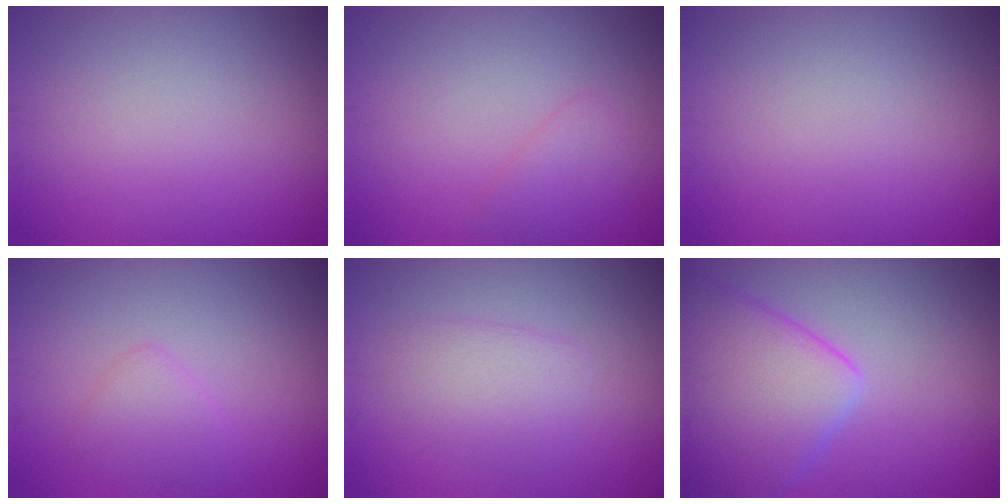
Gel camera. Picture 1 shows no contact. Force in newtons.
{"total": 1.6, "press": 1.6, "slide": 0.1}
{"total": 0.0}
{"total": 1.7, "press": 1.7, "slide": 0.1}
{"total": 2.4, "press": 2.4, "slide": 0.1}
{"total": 7.4, "press": 7.4, "slide": 0.4}